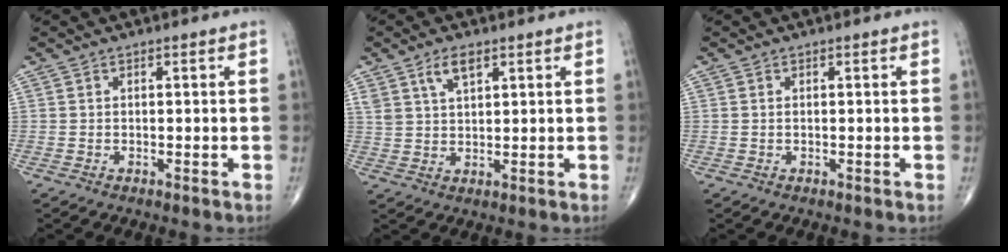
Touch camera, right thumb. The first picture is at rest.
{"total": 4.8, "force": [2.8, 2.1, 3.2], "torque": [-0.055, -0.011, 0.057]}
{"total": 0.0}